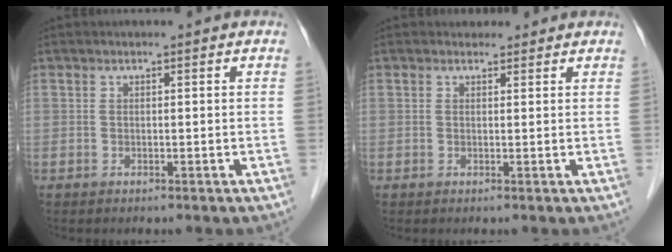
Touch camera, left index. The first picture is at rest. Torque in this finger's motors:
{"motor_torque": [0.90, -0.98, 0.05, -0.01]}